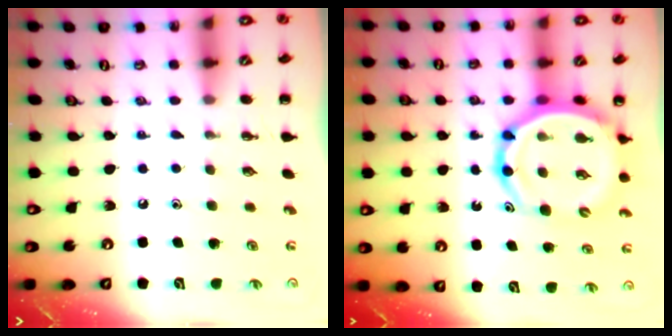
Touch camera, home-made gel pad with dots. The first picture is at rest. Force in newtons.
{"total": 13.7, "press": 13.1, "slide": 4.0}